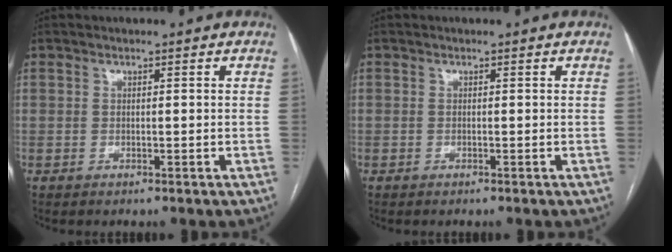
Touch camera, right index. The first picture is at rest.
{"total": 0.0}